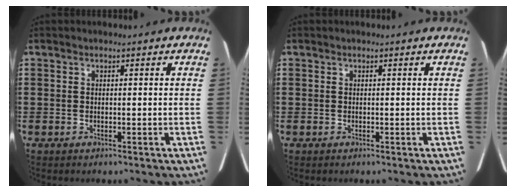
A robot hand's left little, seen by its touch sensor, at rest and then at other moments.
{"total": 0.0}